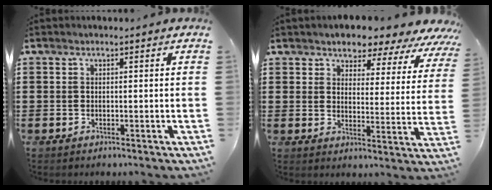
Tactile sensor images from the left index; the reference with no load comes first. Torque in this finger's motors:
{"motor_torque": [2.14, 0.00, 0.74, 0.10]}